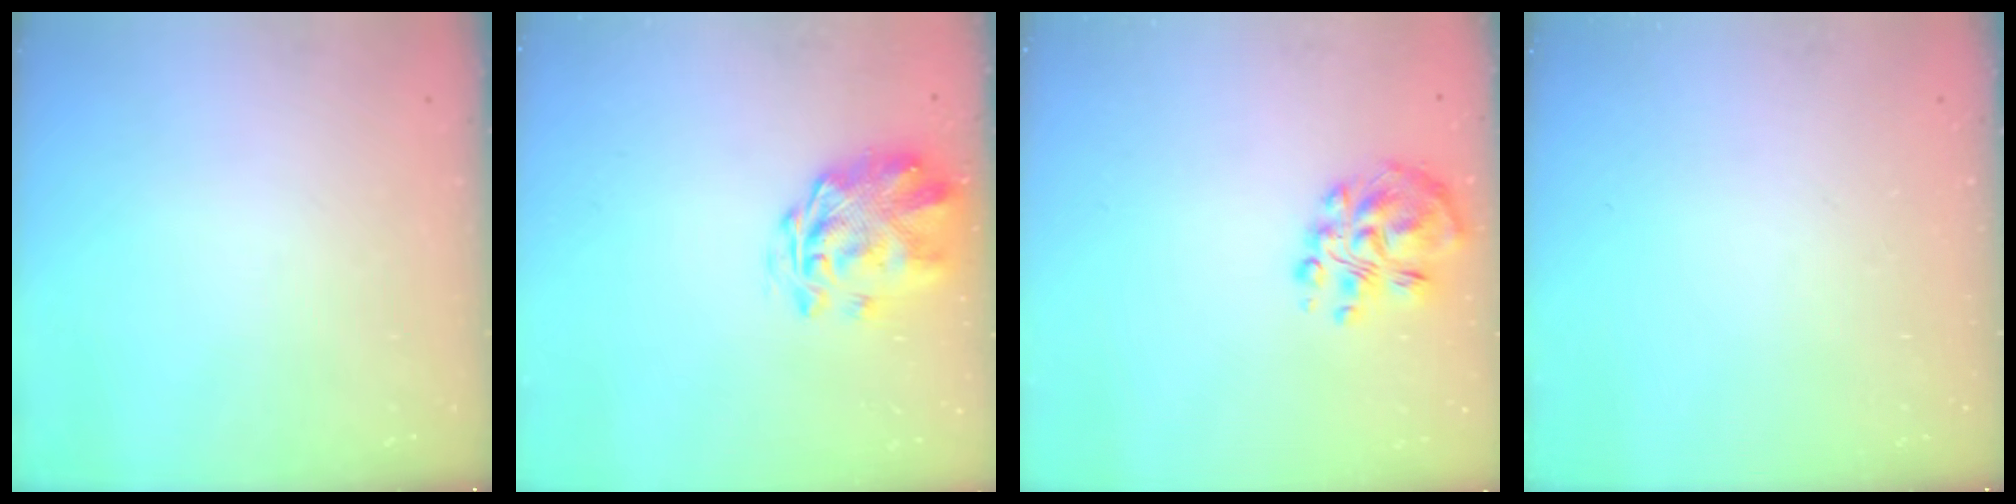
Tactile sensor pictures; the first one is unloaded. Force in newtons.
{"total": 3.2, "press": 2.8, "slide": 1.6}
{"total": 9.6, "press": 9.3, "slide": 2.2}
{"total": 0.0}